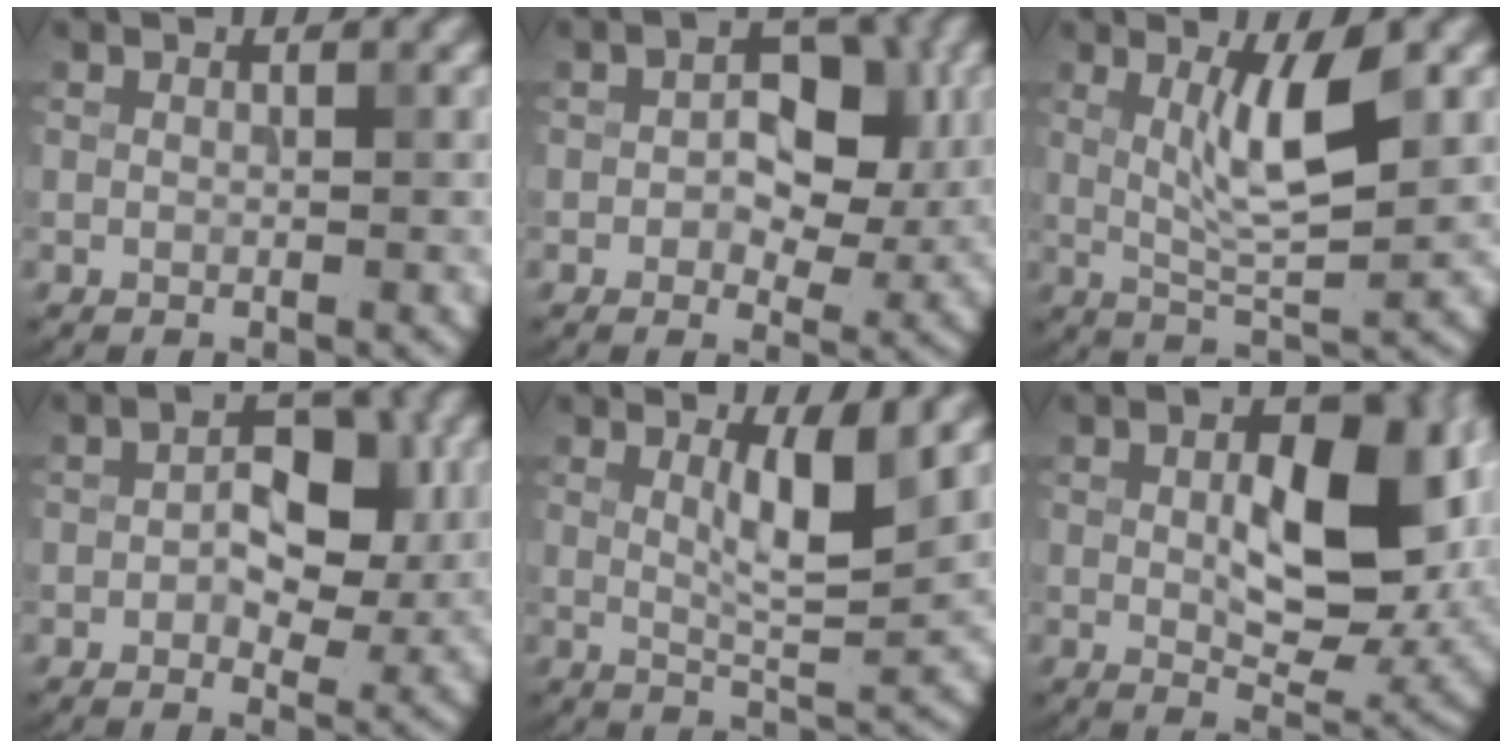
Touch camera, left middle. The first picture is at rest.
{"total": 6.4, "force": [0.6, 4.0, 5.0], "torque": [-0.045, 0.001, 0.003]}
{"total": 5.4, "force": [1.4, 1.2, 5.1], "torque": [-0.092, -0.009, 0.032]}
{"total": 5.7, "force": [0.2, 3.4, 4.6], "torque": [-0.051, 0.004, 0.000]}
{"total": 4.1, "force": [1.5, 0.8, 3.8], "torque": [-0.063, -0.008, 0.028]}
{"total": 10.8, "force": [1.4, 5.2, 9.3], "torque": [-0.135, 0.002, 0.029]}